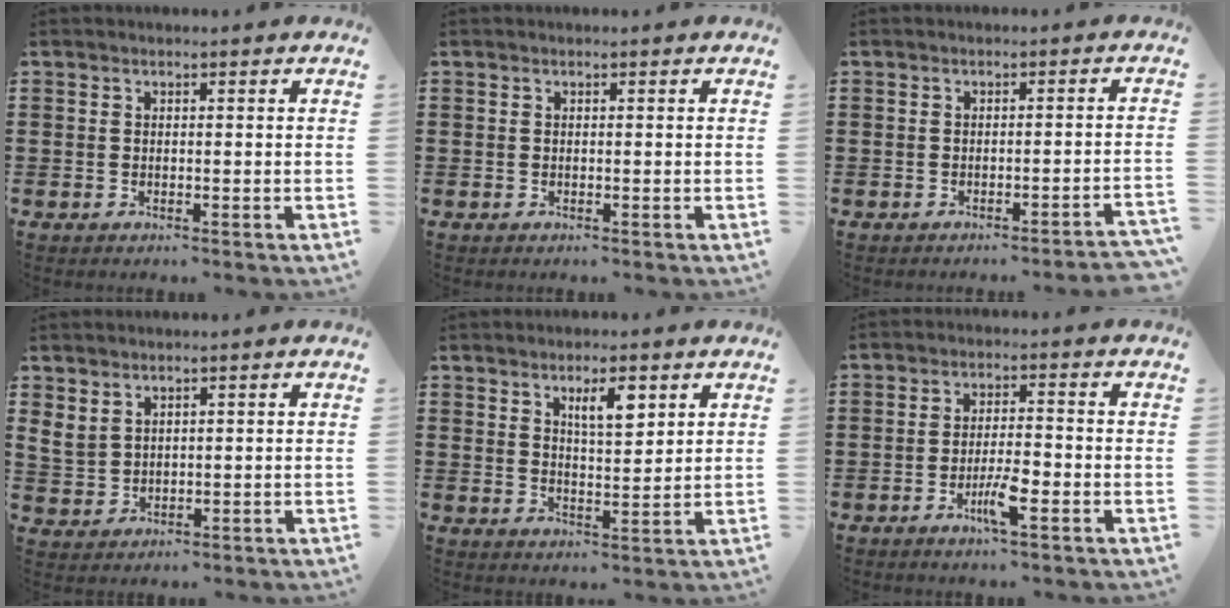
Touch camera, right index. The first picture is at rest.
{"total": 0.0}
{"total": 1.6, "force": [-1.4, -0.5, 0.8], "torque": [-0.013, -0.004, -0.027]}
{"total": 2.7, "force": [1.9, 1.7, 0.8], "torque": [-0.024, 0.006, 0.037]}
{"total": 4.6, "force": [2.7, 1.5, 3.4], "torque": [-0.057, 0.001, 0.042]}
{"total": 5.1, "force": [-2.3, 0.9, 4.4], "torque": [-0.086, -0.005, -0.043]}